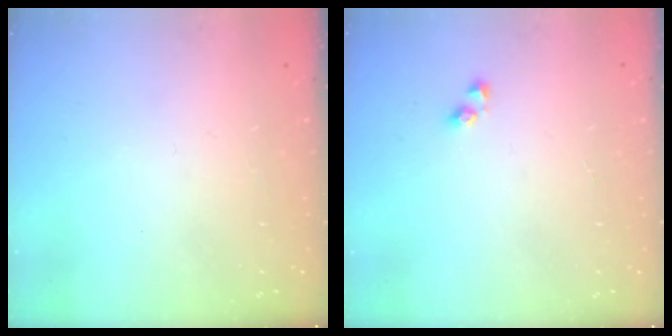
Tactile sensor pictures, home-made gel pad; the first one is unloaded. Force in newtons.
{"total": 2.8, "press": 2.8, "slide": 0.3}